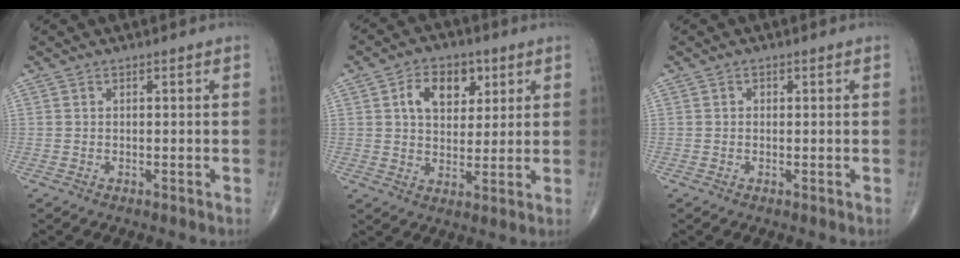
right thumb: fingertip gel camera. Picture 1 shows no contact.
{"total": 9.6, "force": [3.5, 6.4, 6.2], "torque": [-0.067, -0.007, 0.058]}
{"total": 1.5, "force": [0.1, 1.3, 0.7], "torque": [-0.002, 0.004, -0.004]}